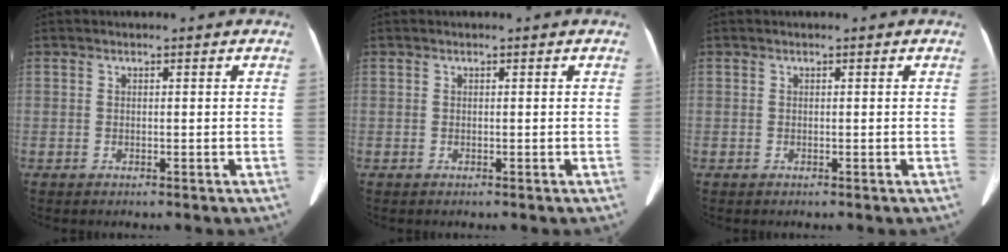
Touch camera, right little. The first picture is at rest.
{"total": 0.0}
{"total": 0.0}